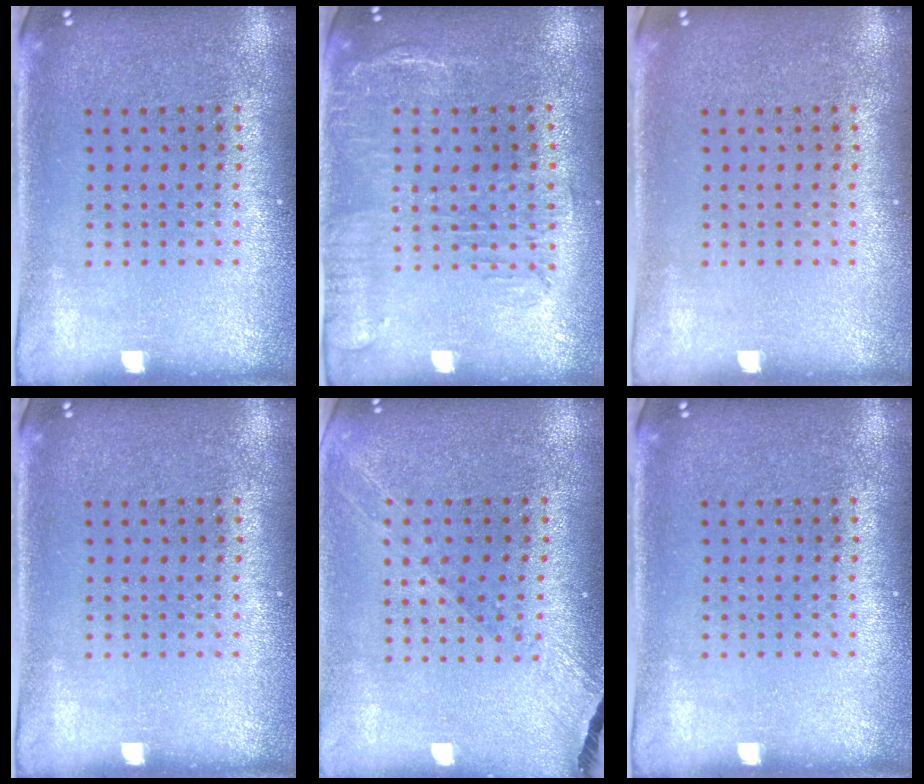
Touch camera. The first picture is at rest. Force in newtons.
{"total": 1.8, "press": 1.5, "slide": 1.1}
{"total": 0.0}
{"total": 0.0}
{"total": 1.2, "press": 1.2, "slide": 0.2}
{"total": 0.0}